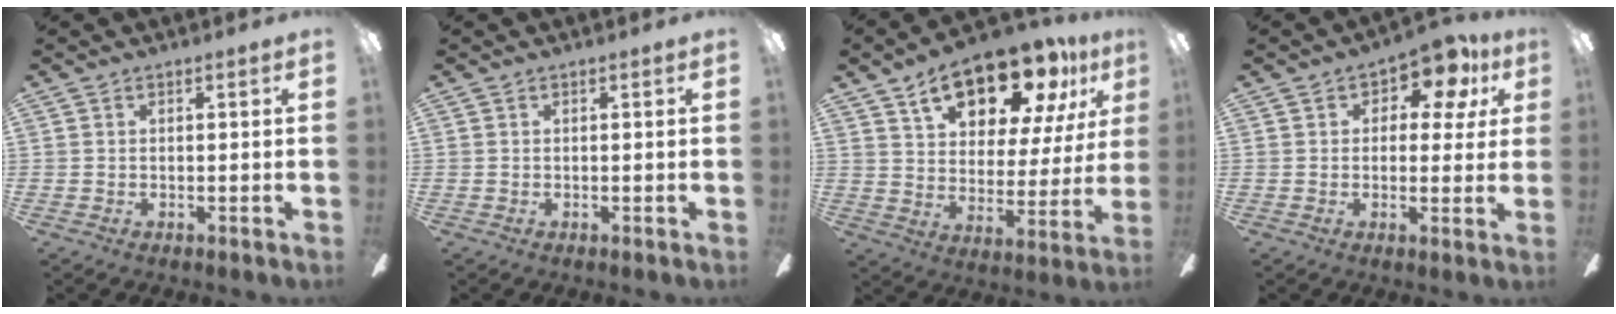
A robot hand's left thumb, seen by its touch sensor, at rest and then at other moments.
{"total": 0.0}
{"total": 18.1, "force": [12.6, 8.3, 10.1], "torque": [-0.156, -0.068, 0.215]}
{"total": 8.7, "force": [4.5, 5.1, 5.5], "torque": [-0.066, -0.016, 0.074]}